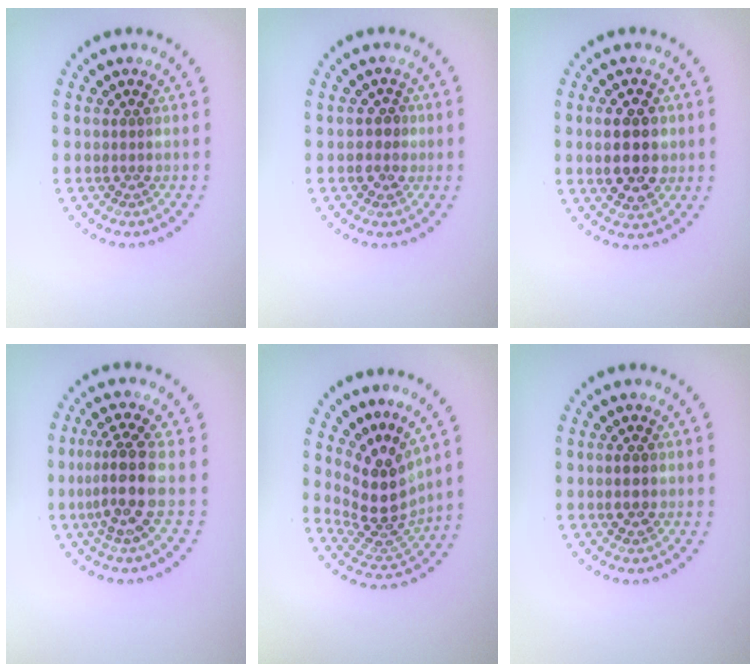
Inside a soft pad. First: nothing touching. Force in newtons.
{"total": 1.6, "press": 1.5, "slide": 0.5}
{"total": 4.8, "press": 4.8, "slide": 0.3}
{"total": 3.9, "press": 3.1, "slide": 2.4}
{"total": 4.8, "press": 3.6, "slide": 3.2}
{"total": 2.2, "press": 2.2, "slide": 0.1}